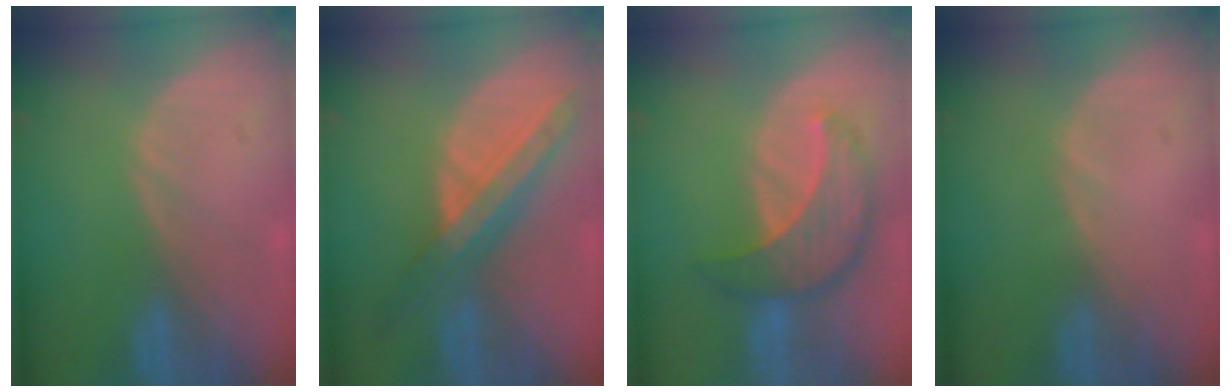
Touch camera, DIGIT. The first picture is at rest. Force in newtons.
{"total": 8.4, "press": 7.4, "slide": 3.8}
{"total": 8.2, "press": 7.6, "slide": 3.3}
{"total": 0.0}